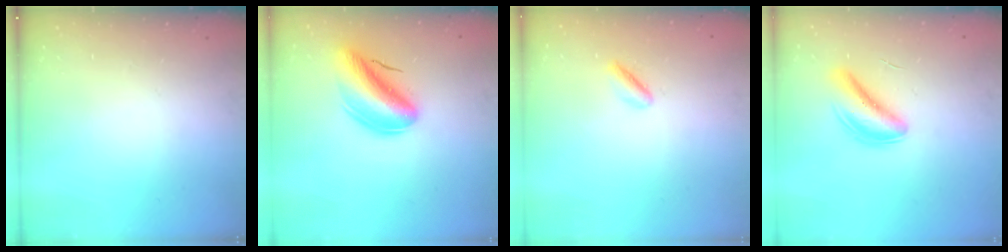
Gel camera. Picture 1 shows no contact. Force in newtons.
{"total": 11.7, "press": 11.3, "slide": 3.2}
{"total": 1.6, "press": 1.5, "slide": 0.4}
{"total": 5.1, "press": 5.1, "slide": 0.3}